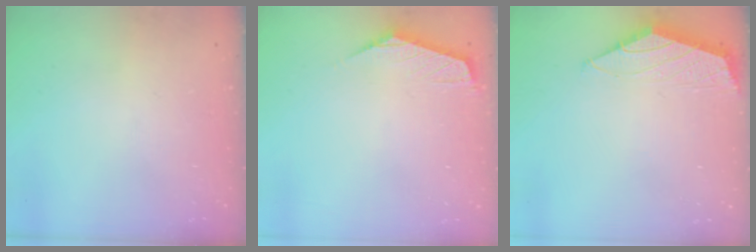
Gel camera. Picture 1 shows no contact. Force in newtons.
{"total": 1.3, "press": 1.2, "slide": 0.5}
{"total": 1.5, "press": 1.5, "slide": 0.4}